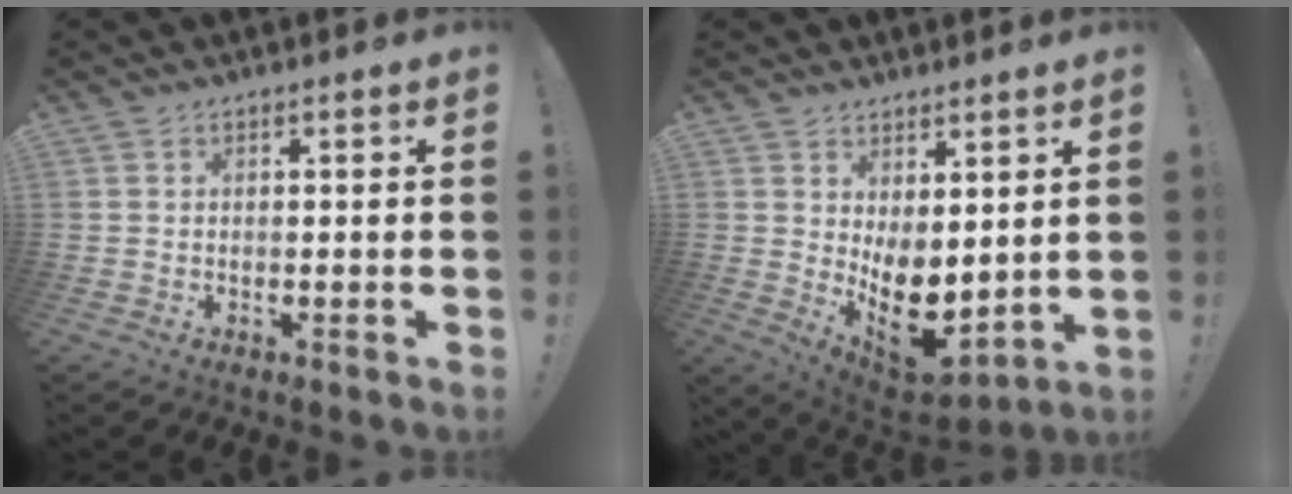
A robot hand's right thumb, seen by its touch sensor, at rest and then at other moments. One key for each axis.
{"total": 11.5, "fx": -0.8, "fy": 6.8, "fz": 9.2, "tx": -0.113, "ty": -0.020, "tz": 0.006}